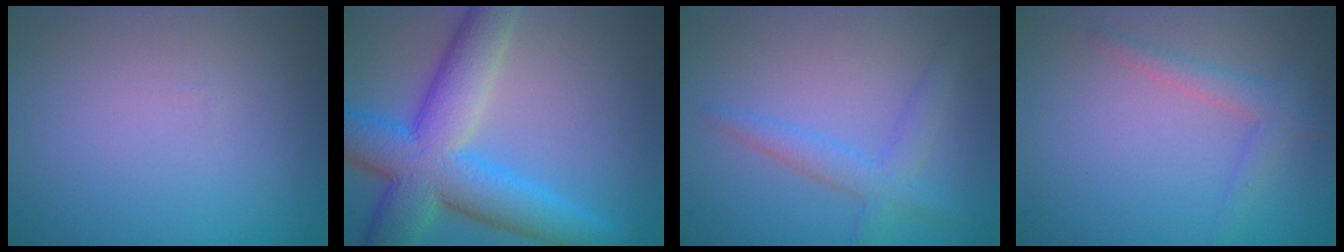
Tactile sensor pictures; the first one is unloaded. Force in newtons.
{"total": 10.3, "press": 10.3, "slide": 0.2}
{"total": 2.6, "press": 2.6, "slide": 0.1}
{"total": 2.1, "press": 2.1, "slide": 0.1}